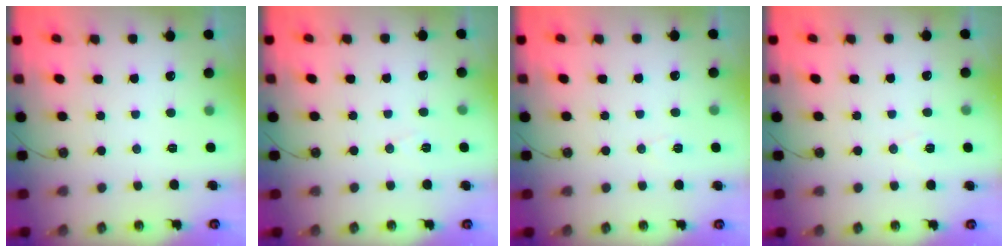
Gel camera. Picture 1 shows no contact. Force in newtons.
{"total": 6.1, "press": 4.2, "slide": 4.5}
{"total": 4.7, "press": 4.5, "slide": 1.3}
{"total": 5.9, "press": 4.0, "slide": 4.4}